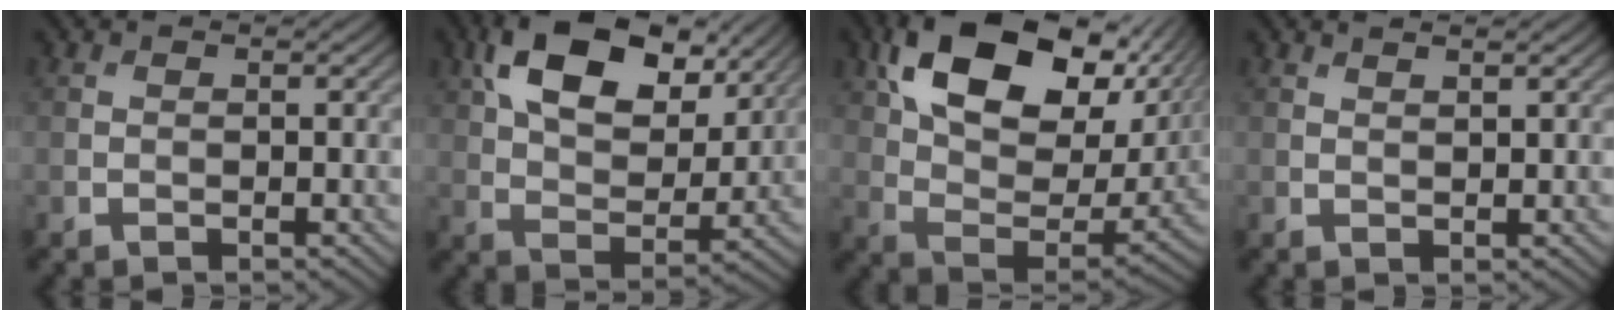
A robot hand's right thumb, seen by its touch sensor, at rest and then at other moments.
{"total": 14.0, "force": [7.2, 7.6, 9.3], "torque": [-0.179, 0.006, 0.123]}
{"total": 18.0, "force": [8.1, 10.1, 12.4], "torque": [-0.234, -0.005, 0.152]}
{"total": 1.1, "force": [0.9, 0.0, 0.6], "torque": [-0.013, -0.001, 0.014]}